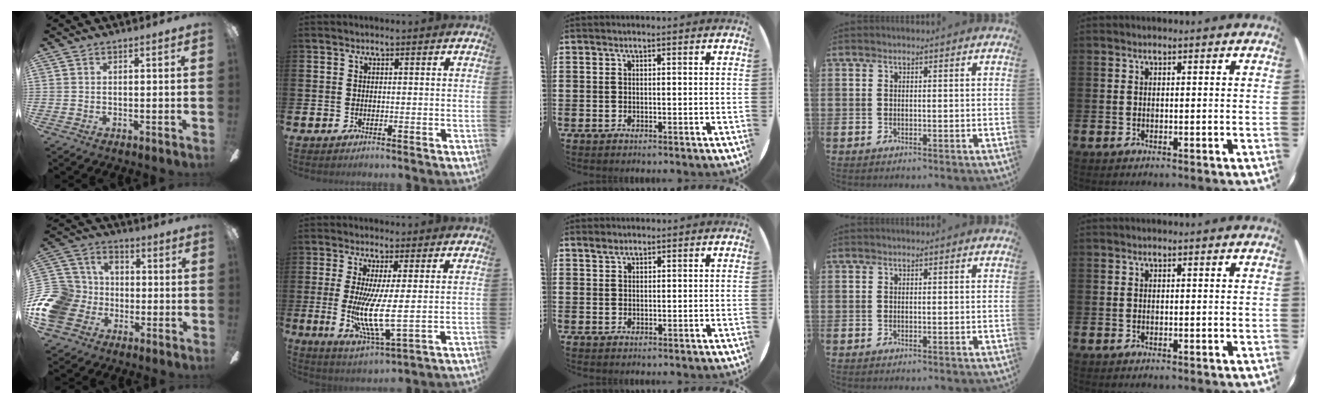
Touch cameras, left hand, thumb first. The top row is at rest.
{"thumb": {"total": 15.5, "force": [-5.3, 13.0, 6.6], "torque": [-0.142, 0.049, -0.094]}, "index": {"total": 8.0, "force": [0.7, 1.4, 7.9], "torque": [-0.132, -0.026, 0.011]}, "middle": {"total": 1.4, "force": [1.2, 0.7, 0.4], "torque": [-0.002, 0.001, 0.020]}}